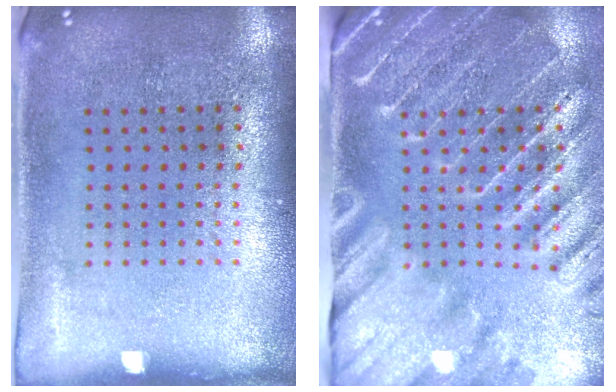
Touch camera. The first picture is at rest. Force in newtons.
{"total": 3.8, "press": 3.2, "slide": 1.9}